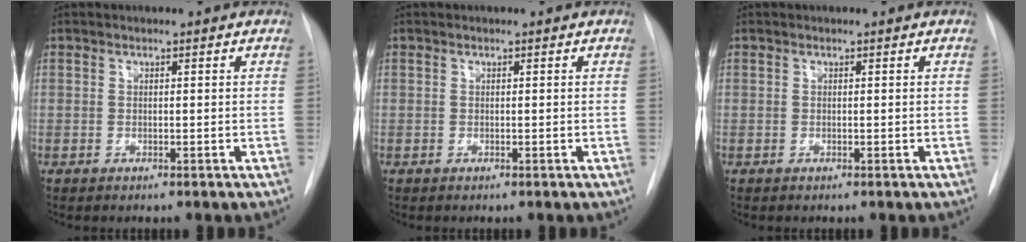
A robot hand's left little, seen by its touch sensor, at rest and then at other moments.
{"total": 0.0}
{"total": 0.0}